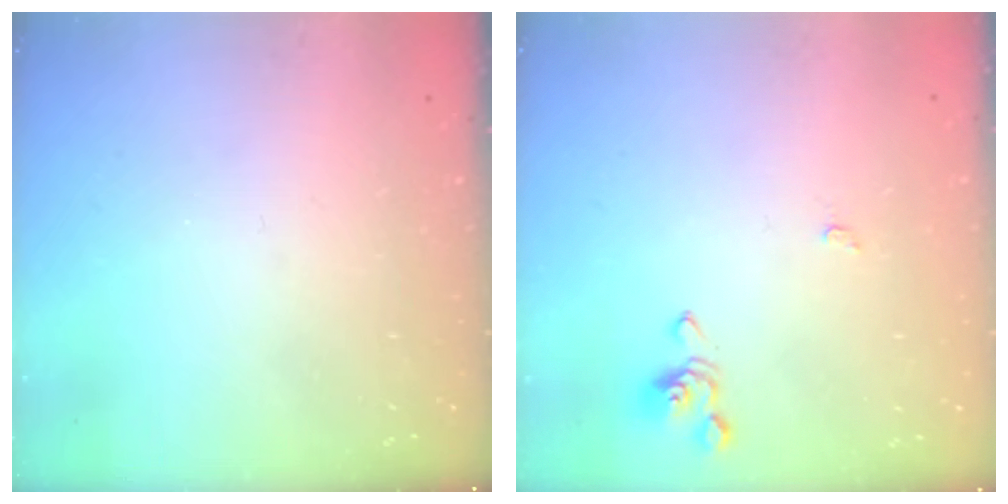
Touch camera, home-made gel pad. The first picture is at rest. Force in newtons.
{"total": 0.6, "press": 0.6, "slide": 0.2}